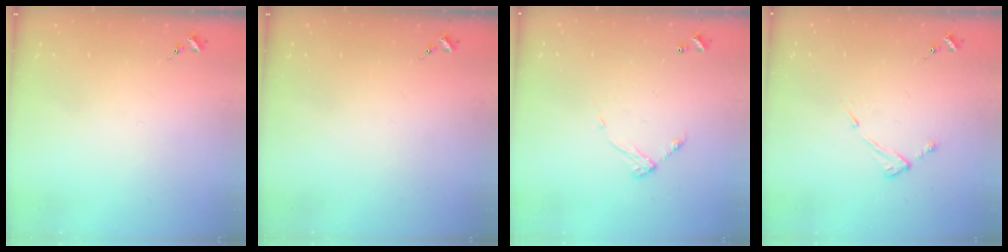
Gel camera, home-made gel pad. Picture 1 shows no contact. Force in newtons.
{"total": 0.0}
{"total": 7.1, "press": 7.1, "slide": 0.5}
{"total": 5.2, "press": 5.1, "slide": 0.6}